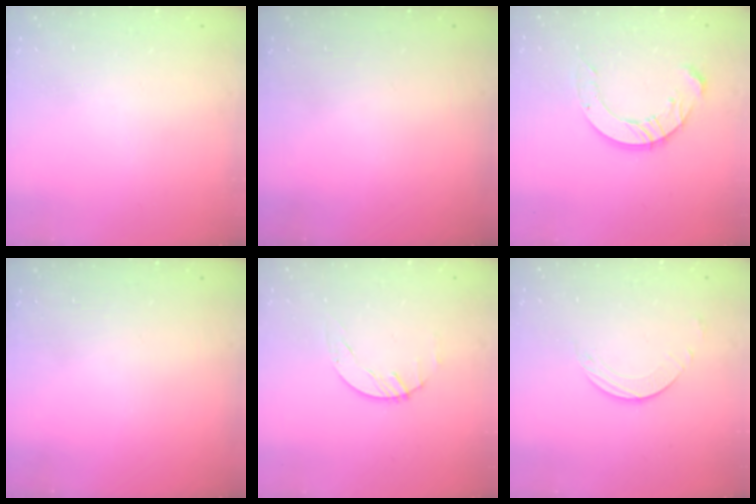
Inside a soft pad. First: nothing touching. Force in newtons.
{"total": 0.0}
{"total": 8.3, "press": 8.3, "slide": 0.8}
{"total": 0.0}
{"total": 1.7, "press": 1.7, "slide": 0.1}
{"total": 2.0, "press": 1.9, "slide": 0.3}